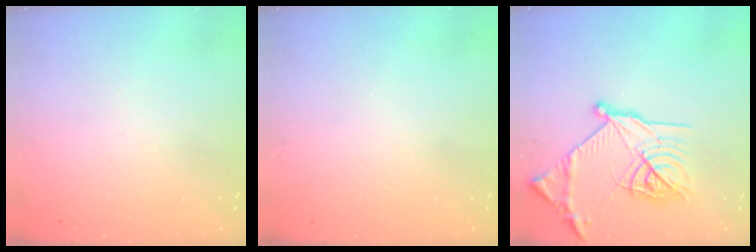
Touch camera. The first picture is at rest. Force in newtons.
{"total": 0.0}
{"total": 18.5, "press": 18.4, "slide": 1.6}